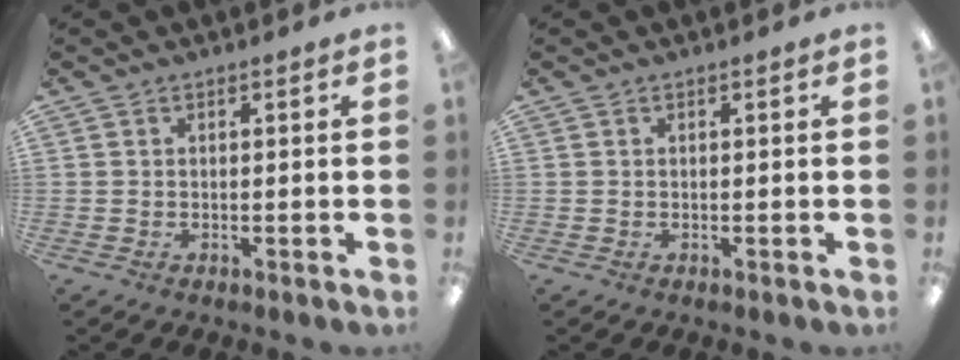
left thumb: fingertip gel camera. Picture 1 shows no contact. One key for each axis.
{"total": 0.0}